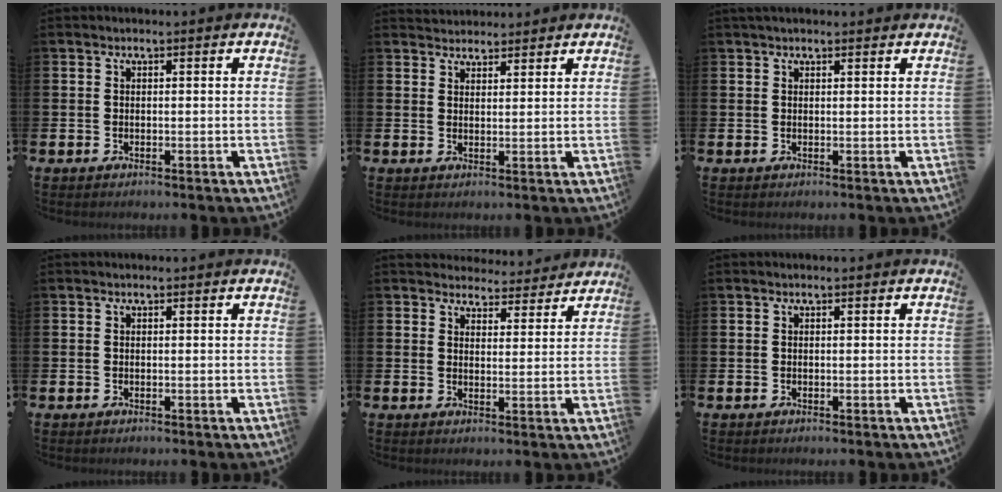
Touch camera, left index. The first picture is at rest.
{"total": 2.7, "force": [2.6, 0.7, -0.3], "torque": [0.003, -0.010, 0.048]}
{"total": 1.1, "force": [0.9, 0.3, 0.4], "torque": [-0.006, 0.001, 0.016]}
{"total": 0.0}
{"total": 4.5, "force": [4.3, 1.3, -0.1], "torque": [0.001, -0.033, 0.074]}
{"total": 0.0}